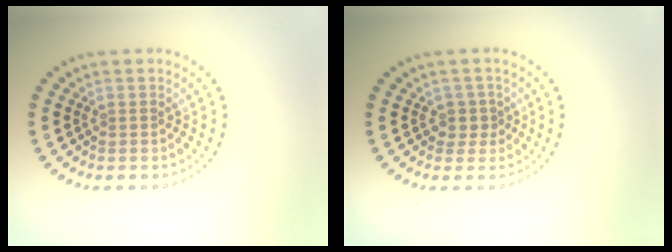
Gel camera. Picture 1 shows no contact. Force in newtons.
{"total": 1.5, "press": 1.0, "slide": 1.1}